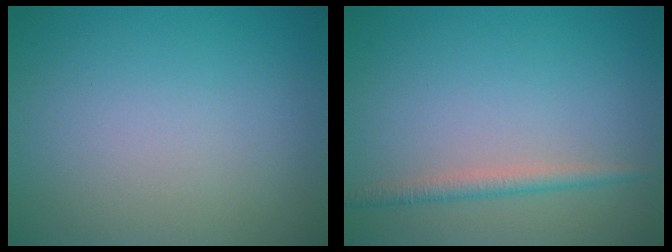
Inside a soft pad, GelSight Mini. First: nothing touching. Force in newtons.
{"total": 1.7, "press": 1.7, "slide": 0.1}